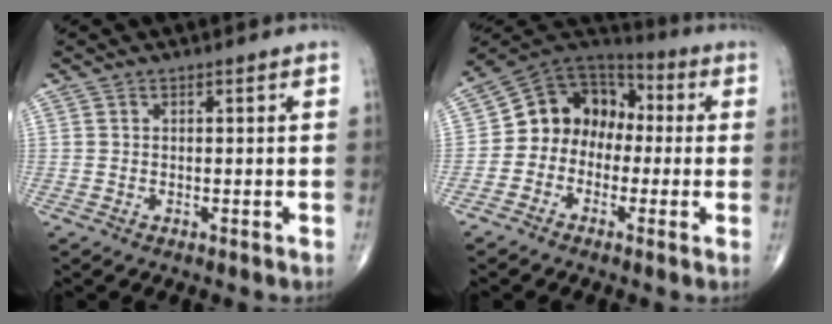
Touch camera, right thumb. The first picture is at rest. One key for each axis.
{"total": 12.0, "fx": -1.0, "fy": 9.9, "fz": 6.7, "tx": -0.076, "ty": 0.053, "tz": -0.036}